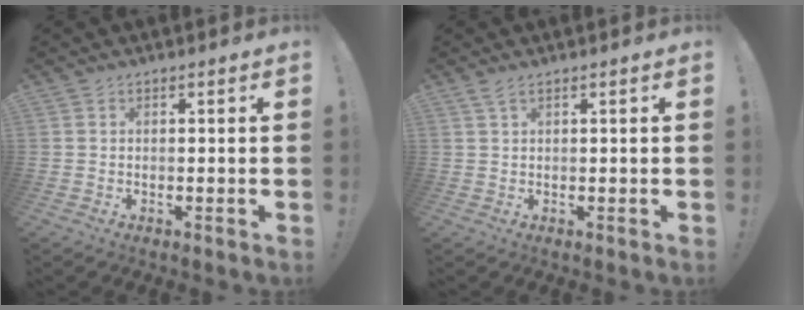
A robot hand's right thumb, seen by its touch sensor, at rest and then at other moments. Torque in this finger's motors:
{"motor_torque": [-0.15, 0.08, 0.13, 0.28, -0.03]}